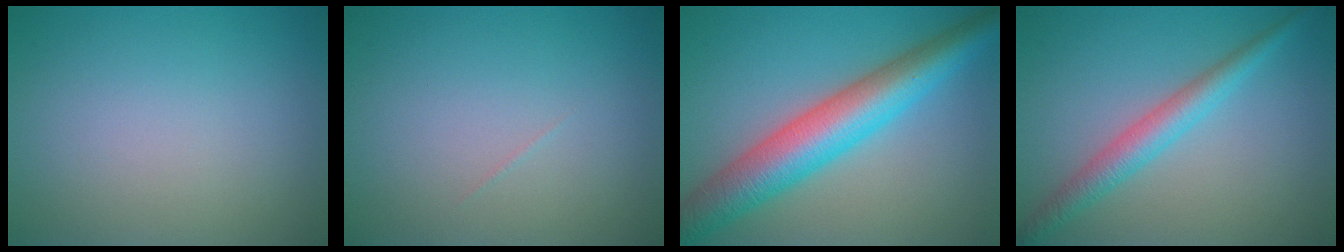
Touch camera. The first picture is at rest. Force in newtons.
{"total": 0.0}
{"total": 8.4, "press": 8.4, "slide": 0.2}
{"total": 3.3, "press": 3.3, "slide": 0.0}